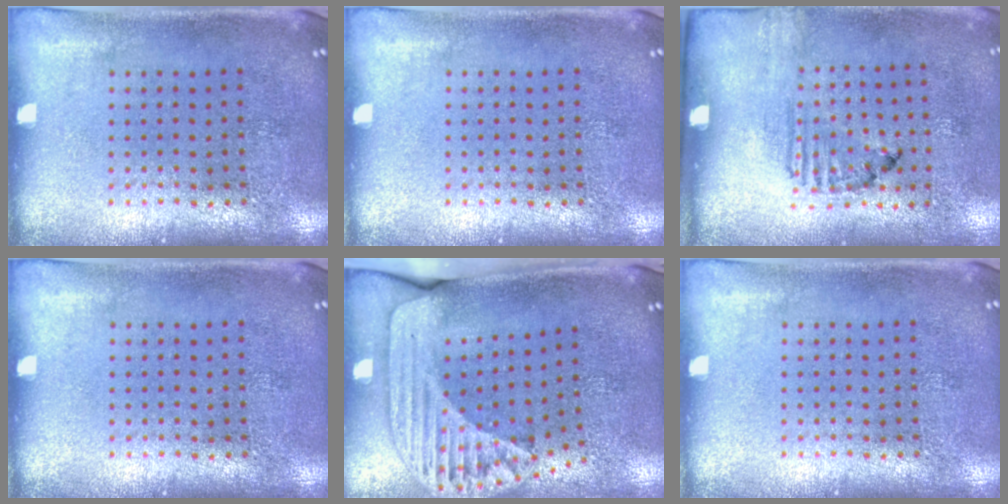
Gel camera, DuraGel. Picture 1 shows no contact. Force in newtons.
{"total": 0.0}
{"total": 1.7, "press": 1.0, "slide": 1.3}
{"total": 0.0}
{"total": 2.2, "press": 1.7, "slide": 1.4}
{"total": 0.0}